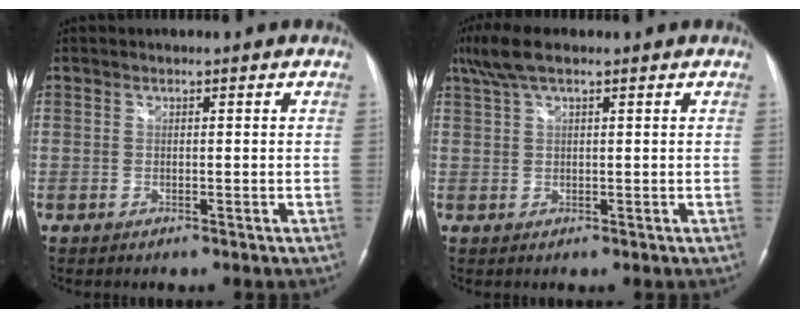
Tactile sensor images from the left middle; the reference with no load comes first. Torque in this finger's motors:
{"motor_torque": [0.42, -0.30, 0.02, 0.02]}